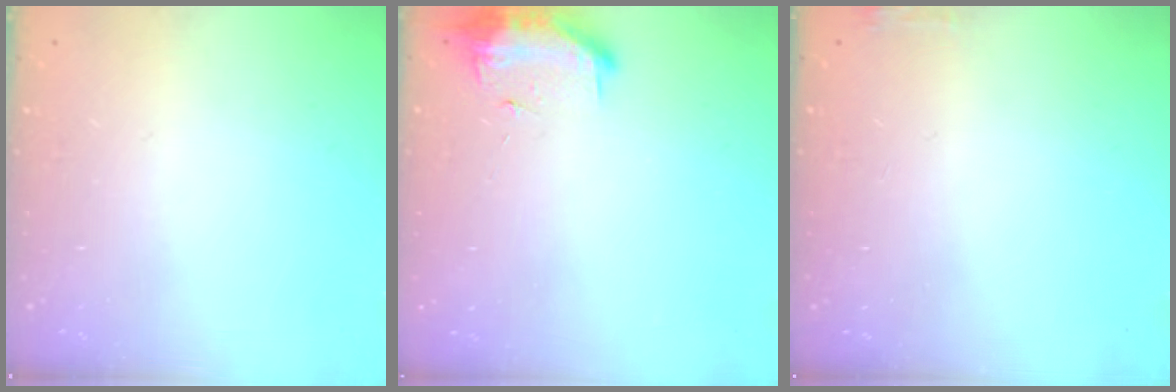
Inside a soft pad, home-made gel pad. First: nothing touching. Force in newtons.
{"total": 9.5, "press": 9.2, "slide": 2.4}
{"total": 2.7, "press": 2.6, "slide": 0.8}